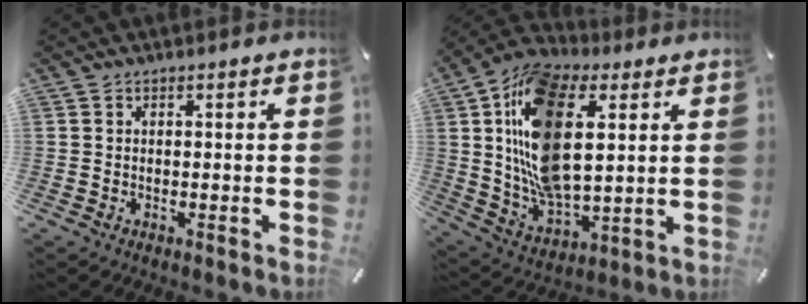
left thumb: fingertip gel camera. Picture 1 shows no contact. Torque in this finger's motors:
{"motor_torque": [1.35, 0.59, 1.69, 0.63, 0.28]}